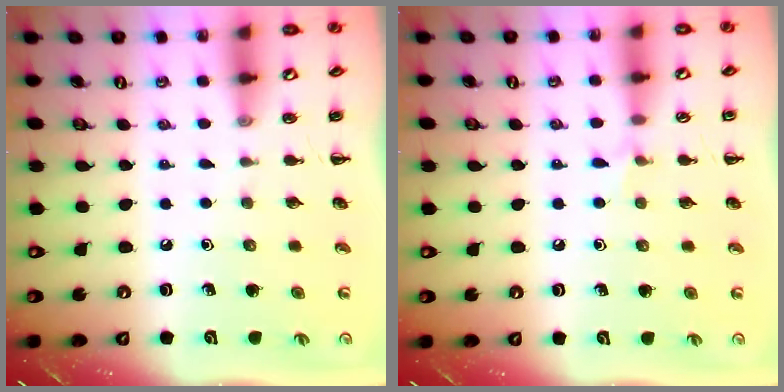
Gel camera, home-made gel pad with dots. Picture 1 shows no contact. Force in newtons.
{"total": 4.6, "press": 4.5, "slide": 1.1}